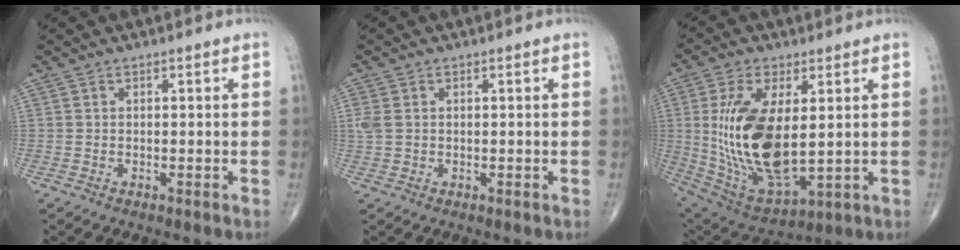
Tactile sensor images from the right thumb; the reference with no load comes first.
{"total": 2.3, "force": [0.4, 1.6, 1.6], "torque": [-0.055, 0.005, 0.010]}
{"total": 19.9, "force": [1.7, 9.2, 17.5], "torque": [-0.348, -0.022, 0.052]}